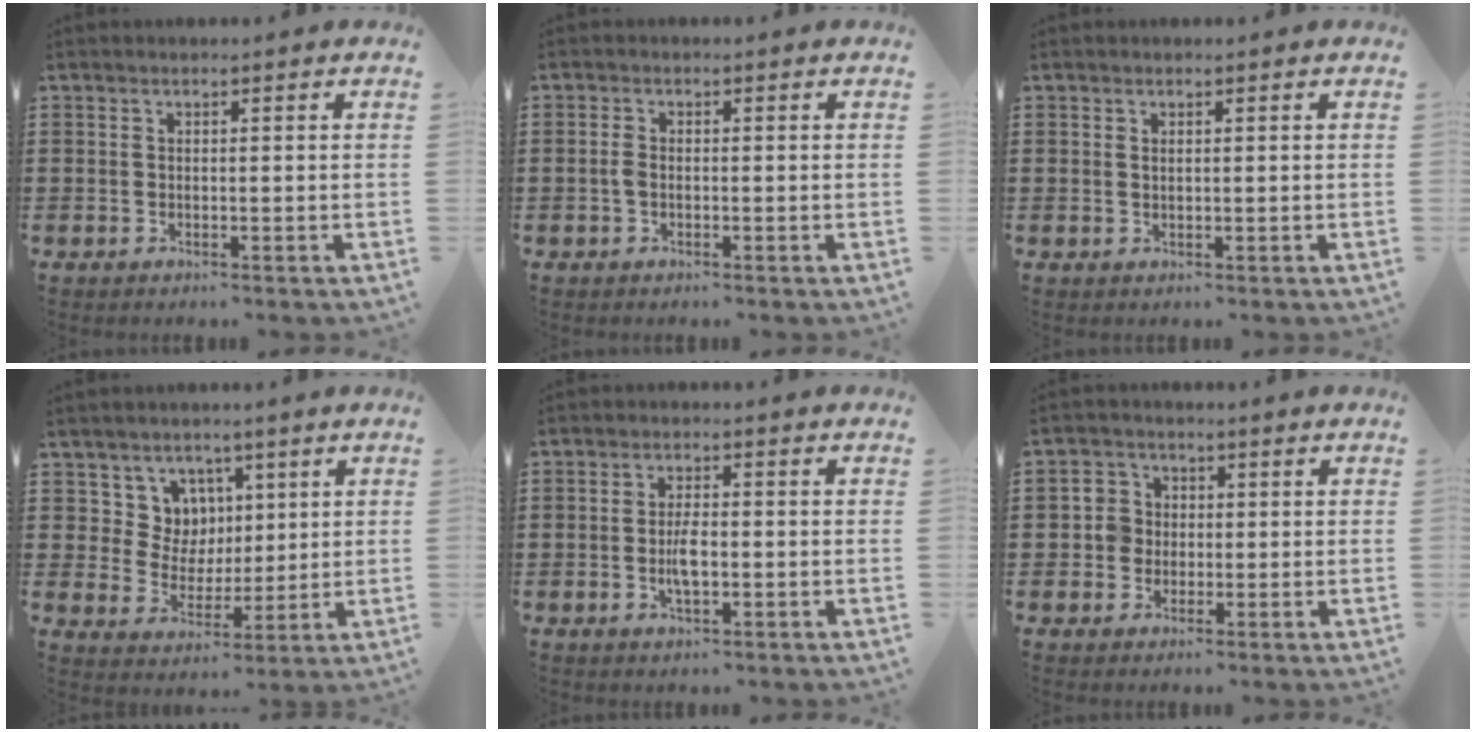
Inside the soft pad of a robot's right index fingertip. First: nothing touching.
{"total": 1.6, "force": [-0.4, 0.8, 1.3], "torque": [-0.034, -0.001, -0.010]}
{"total": 0.5, "force": [0.3, 0.2, 0.4], "torque": [-0.009, 0.001, 0.006]}
{"total": 6.9, "force": [3.2, 6.1, 1.0], "torque": [-0.050, -0.001, 0.061]}
{"total": 3.8, "force": [-0.7, 1.4, 3.5], "torque": [-0.078, -0.004, -0.016]}
{"total": 3.6, "force": [-0.4, 3.4, 0.9], "torque": [-0.031, 0.009, -0.010]}